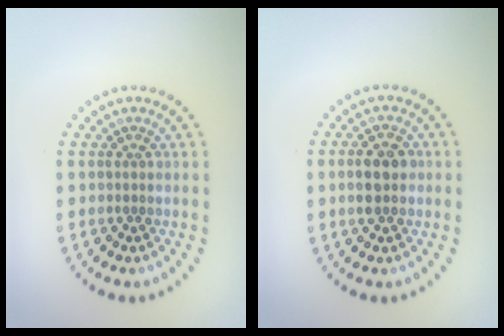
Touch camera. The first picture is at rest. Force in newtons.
{"total": 3.0, "press": 3.0, "slide": 0.2}